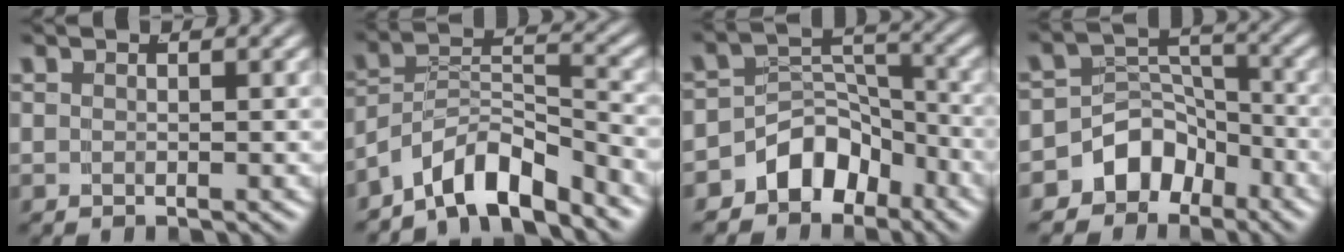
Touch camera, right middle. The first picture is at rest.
{"total": 7.6, "force": [-4.9, 4.1, 4.1], "torque": [-0.059, -0.004, -0.085]}
{"total": 7.6, "force": [-4.3, 5.5, 3.0], "torque": [-0.048, -0.005, -0.079]}
{"total": 8.6, "force": [-4.2, 6.8, 3.2], "torque": [-0.058, -0.012, -0.080]}